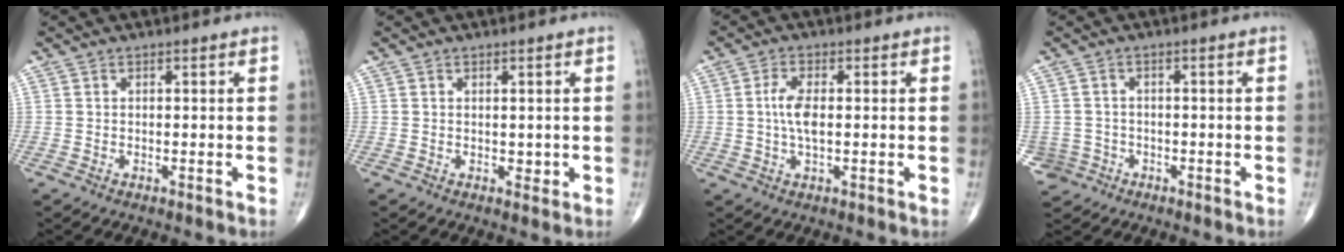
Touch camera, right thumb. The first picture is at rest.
{"total": 1.1, "force": [0.2, 0.9, 0.7], "torque": [-0.006, -0.002, 0.005]}
{"total": 4.9, "force": [0.2, 2.0, 4.4], "torque": [-0.098, 0.000, 0.001]}
{"total": 4.0, "force": [-1.5, 3.7, -0.2], "torque": [0.015, 0.013, -0.026]}